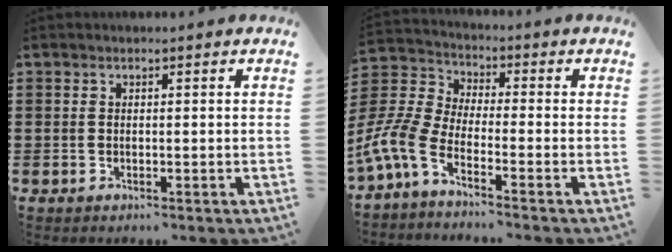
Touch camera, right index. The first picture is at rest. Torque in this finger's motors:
{"motor_torque": [1.58, 0.56, 0.33, 0.08]}